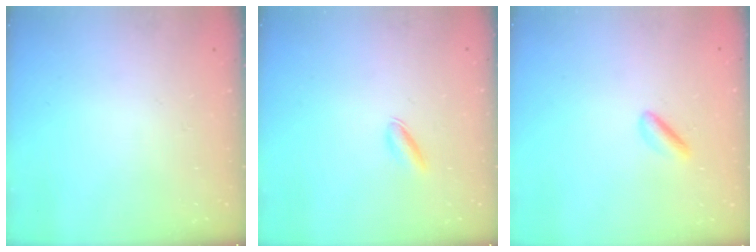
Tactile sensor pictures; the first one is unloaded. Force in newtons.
{"total": 3.1, "press": 2.9, "slide": 1.1}
{"total": 2.1, "press": 2.0, "slide": 0.7}